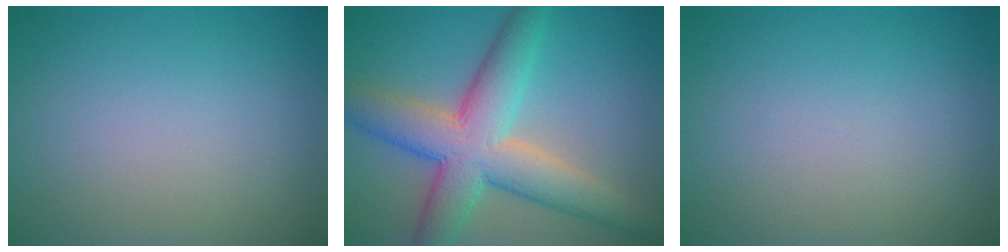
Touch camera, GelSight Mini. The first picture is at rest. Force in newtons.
{"total": 8.8, "press": 8.8, "slide": 0.2}
{"total": 0.0}